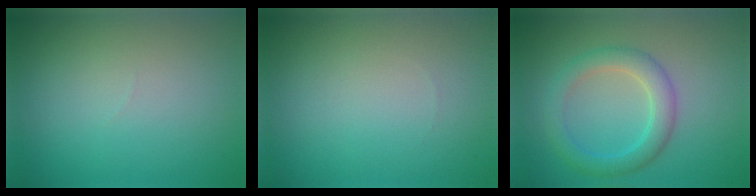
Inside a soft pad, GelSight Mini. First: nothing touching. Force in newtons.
{"total": 0.0}
{"total": 3.5, "press": 3.5, "slide": 0.2}